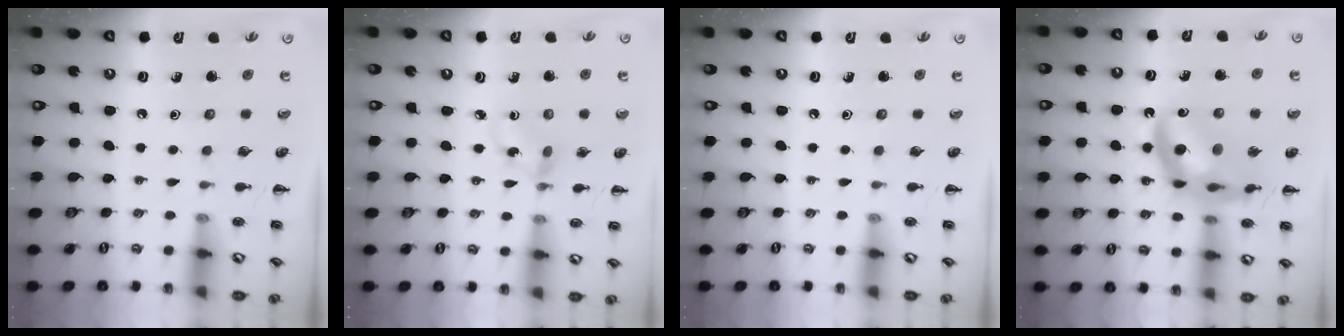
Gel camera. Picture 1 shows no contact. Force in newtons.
{"total": 2.9, "press": 2.9, "slide": 0.7}
{"total": 0.0}
{"total": 14.4, "press": 14.0, "slide": 3.4}